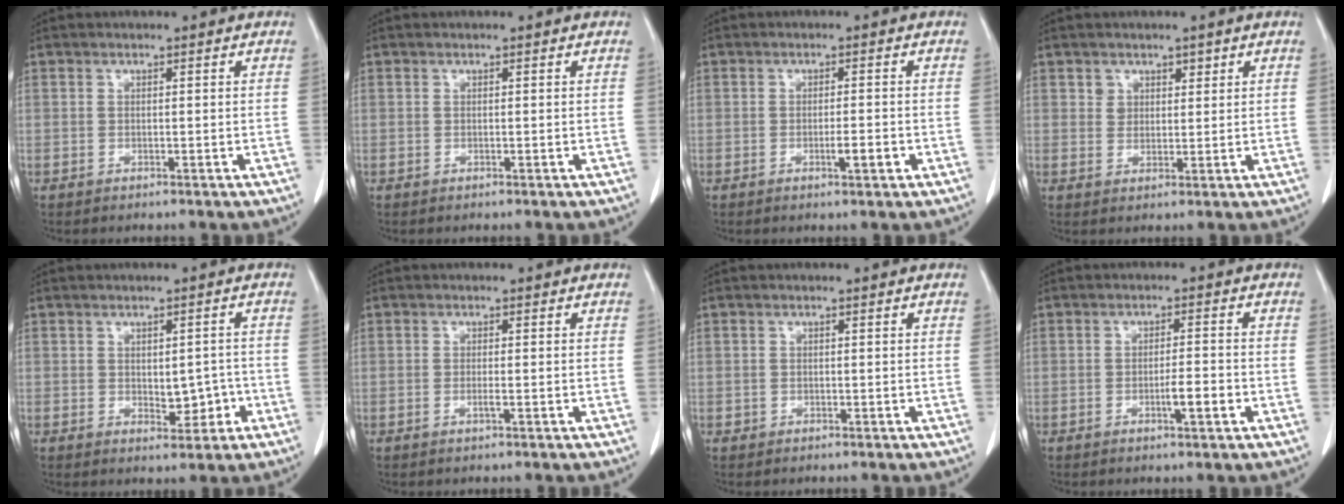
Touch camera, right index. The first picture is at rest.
{"total": 0.0}
{"total": 3.0, "force": [-1.0, 0.6, 2.8], "torque": [-0.049, 0.000, -0.012]}
{"total": 3.0, "force": [1.7, 2.4, 0.7], "torque": [-0.003, 0.002, 0.031]}
{"total": 4.9, "force": [-1.0, 2.9, 3.9], "torque": [-0.048, 0.010, -0.001]}
{"total": 1.4, "force": [-0.4, 0.3, 1.3], "torque": [-0.028, -0.001, -0.006]}
{"total": 0.7, "force": [-0.1, 0.7, 0.1], "torque": [0.003, 0.004, -0.001]}
{"total": 4.1, "force": [-1.4, 0.7, 3.7], "torque": [-0.062, 0.001, -0.020]}